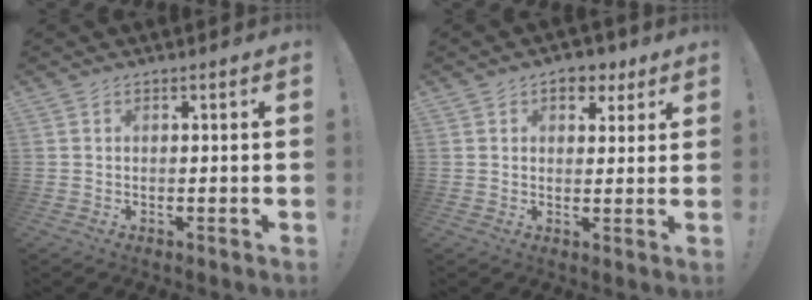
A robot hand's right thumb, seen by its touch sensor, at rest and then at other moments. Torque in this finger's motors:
{"motor_torque": [0.24, 1.39, 0.28, 0.09, 0.01]}